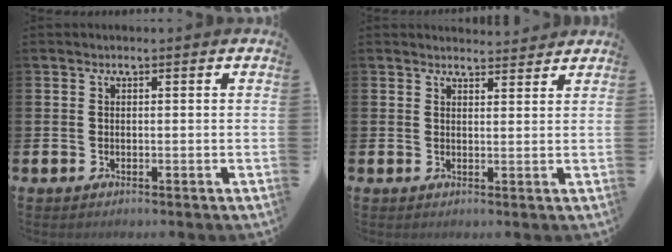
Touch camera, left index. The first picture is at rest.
{"total": 2.6, "force": [2.5, 0.3, -0.1], "torque": [0.007, -0.018, 0.044]}